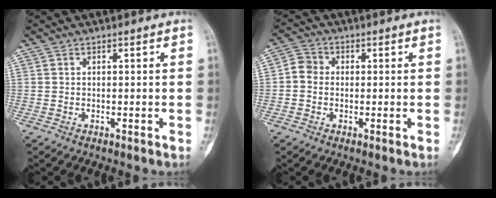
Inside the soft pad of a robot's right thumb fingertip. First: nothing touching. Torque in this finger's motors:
{"motor_torque": [0.17, 0.38, 0.18, -0.27, 0.04]}